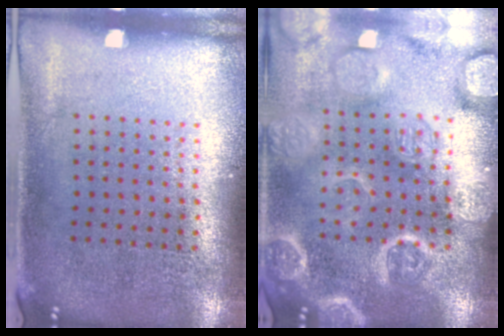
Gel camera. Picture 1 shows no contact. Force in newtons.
{"total": 4.2, "press": 4.1, "slide": 0.6}